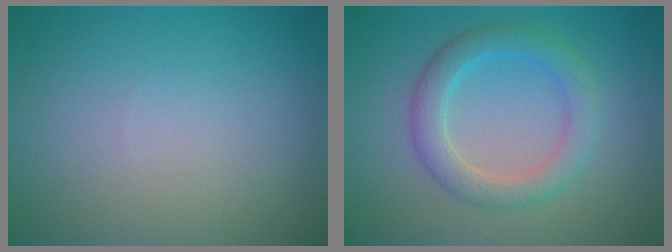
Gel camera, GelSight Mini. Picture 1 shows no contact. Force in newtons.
{"total": 3.6, "press": 3.6, "slide": 0.1}